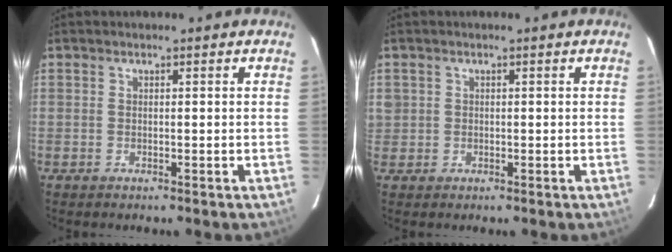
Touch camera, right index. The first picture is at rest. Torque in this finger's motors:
{"motor_torque": [0.18, 0.15, 0.00, 0.02]}